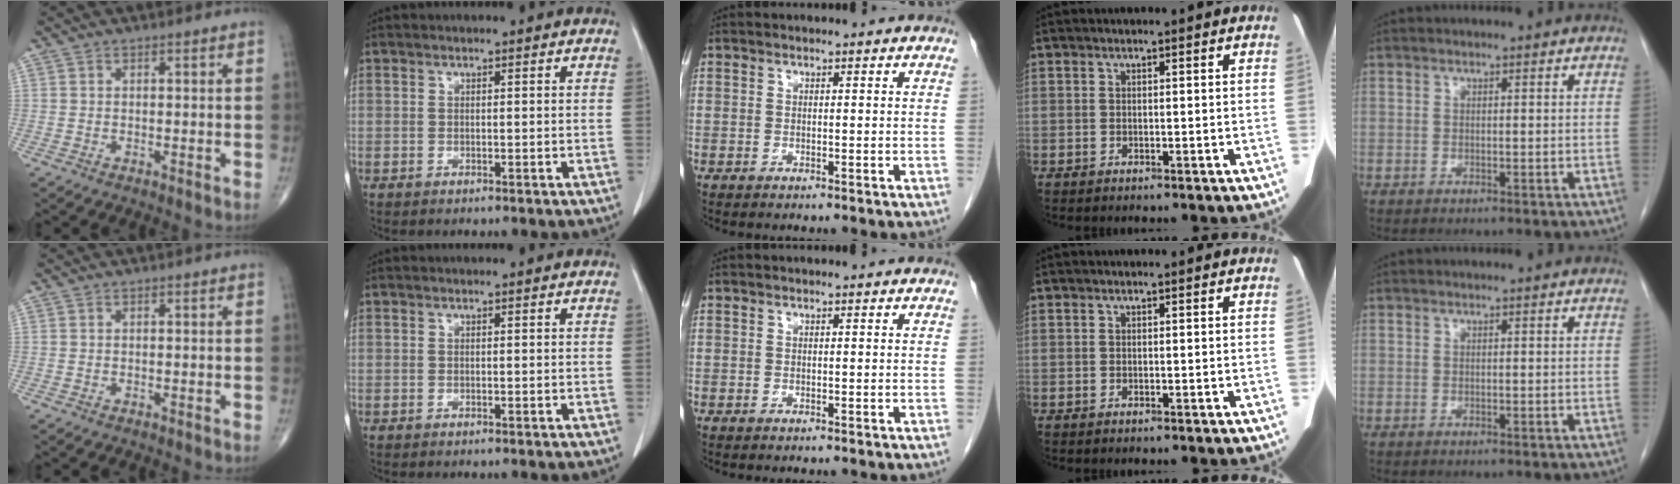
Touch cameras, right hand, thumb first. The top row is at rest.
{}